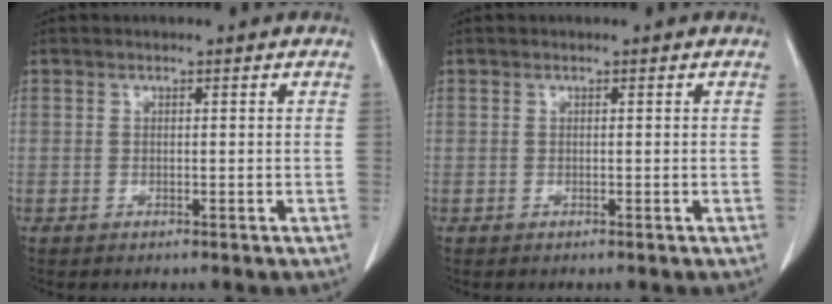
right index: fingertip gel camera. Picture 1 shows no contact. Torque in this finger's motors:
{"motor_torque": [0.00, 0.00, 0.00, 0.00]}